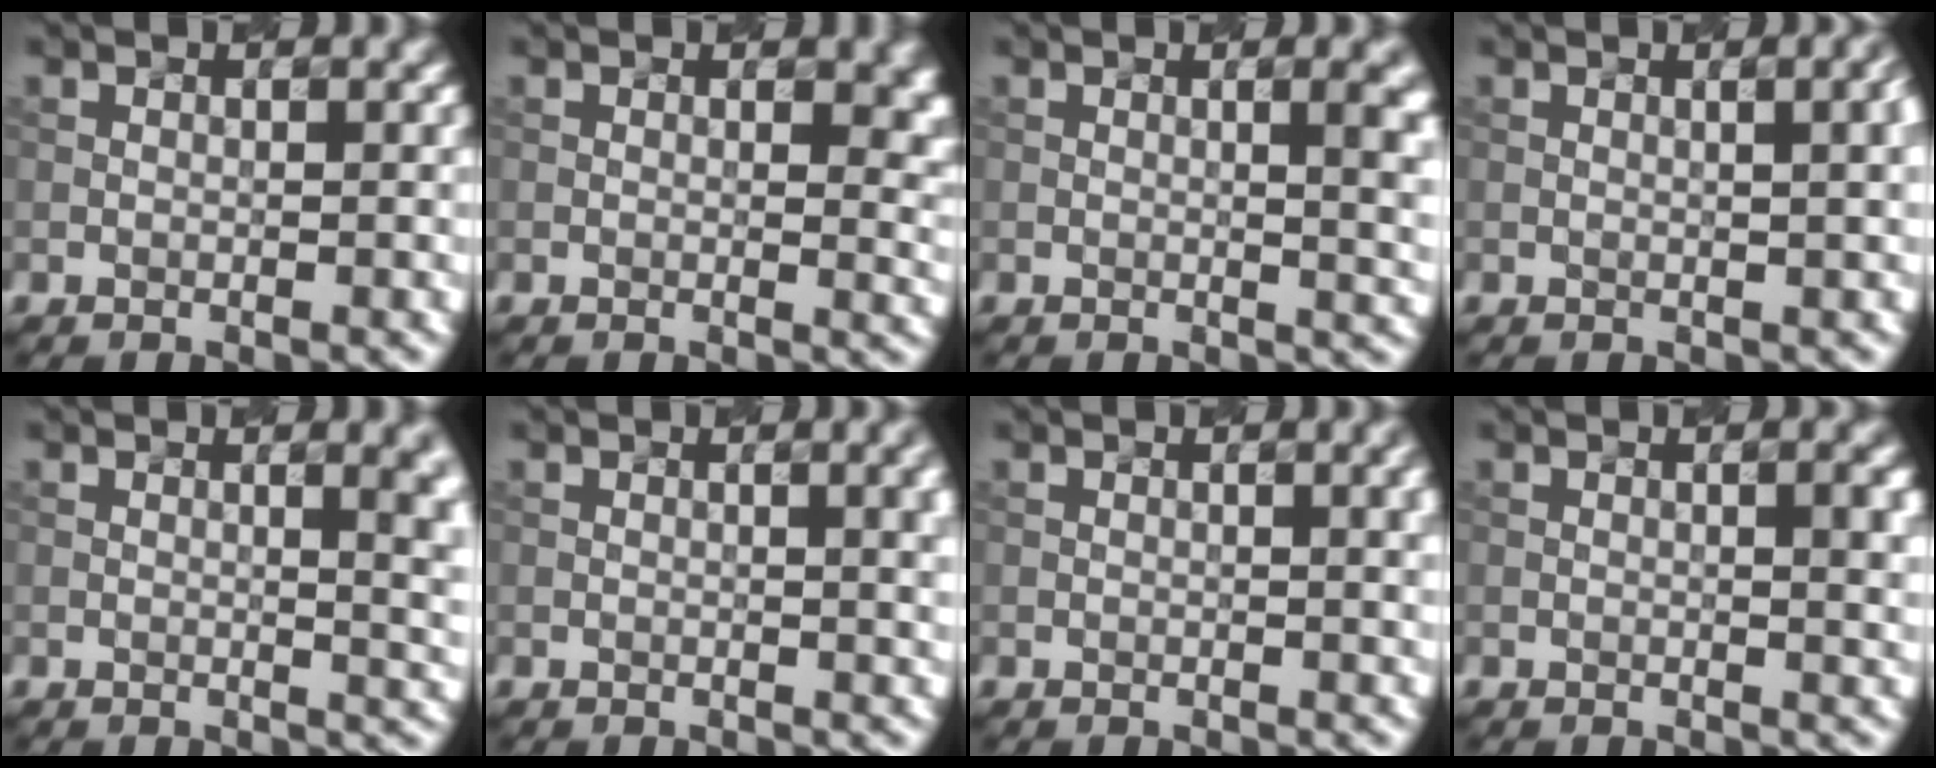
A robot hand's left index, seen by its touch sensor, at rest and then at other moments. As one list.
[{"total": 3.5, "force": [1.1, 1.6, 2.9], "torque": [-0.024, -0.002, 0.023]}, {"total": 5.2, "force": [0.9, 2.1, 4.7], "torque": [-0.028, 0.010, 0.016]}, {"total": 4.9, "force": [1.3, 2.1, 4.2], "torque": [-0.021, 0.028, -0.004]}, {"total": 5.7, "force": [1.2, 2.5, 5.0], "torque": [-0.020, 0.008, 0.019]}, {"total": 4.5, "force": [1.1, 1.8, 4.0], "torque": [-0.028, 0.015, 0.014]}, {"total": 3.3, "force": [0.9, 1.2, 2.9], "torque": [-0.025, 0.009, 0.011]}, {"total": 3.1, "force": [0.4, 0.9, 3.0], "torque": [-0.029, 0.009, 0.010]}]